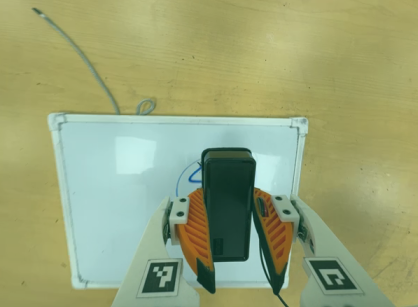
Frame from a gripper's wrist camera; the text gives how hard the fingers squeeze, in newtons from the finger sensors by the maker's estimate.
{"total": 6.0, "left": 4.6, "right": 7.4}